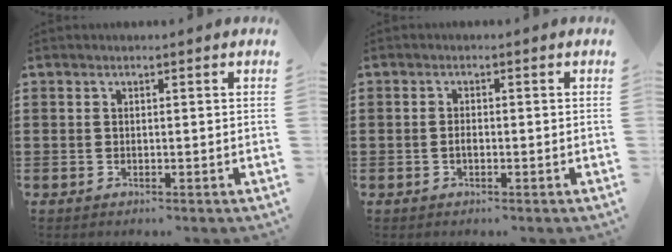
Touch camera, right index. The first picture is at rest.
{"total": 1.1, "force": [-0.4, 0.5, 1.0], "torque": [-0.020, 0.000, -0.008]}